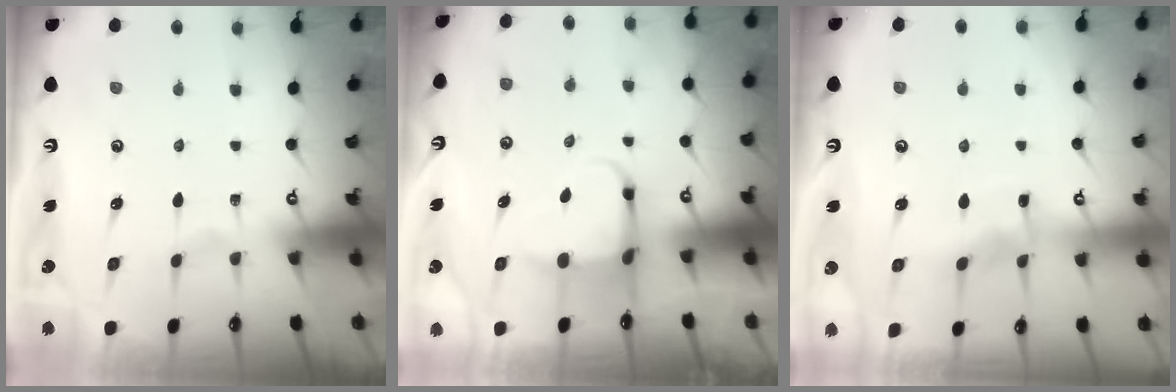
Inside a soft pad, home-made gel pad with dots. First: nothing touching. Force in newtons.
{"total": 3.9, "press": 3.8, "slide": 1.2}
{"total": 5.0, "press": 5.0, "slide": 0.7}